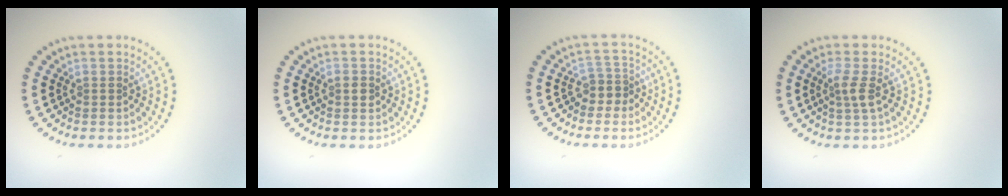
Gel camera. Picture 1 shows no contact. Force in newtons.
{"total": 1.0, "press": 1.0, "slide": 0.1}
{"total": 1.9, "press": 1.4, "slide": 1.2}
{"total": 1.9, "press": 1.4, "slide": 1.3}